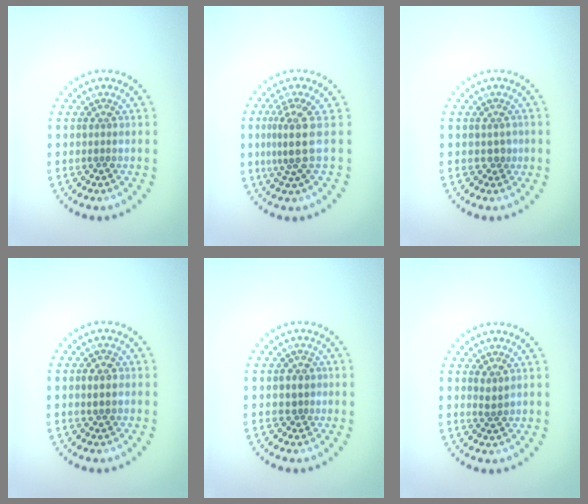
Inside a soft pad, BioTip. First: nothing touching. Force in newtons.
{"total": 3.0, "press": 2.0, "slide": 2.2}
{"total": 0.9, "press": 0.7, "slide": 0.6}
{"total": 1.1, "press": 1.1, "slide": 0.2}
{"total": 1.5, "press": 1.4, "slide": 0.6}
{"total": 1.0, "press": 0.9, "slide": 0.4}